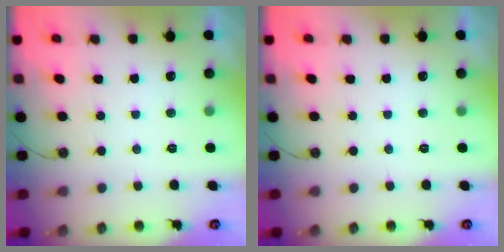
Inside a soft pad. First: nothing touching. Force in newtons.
{"total": 0.0}